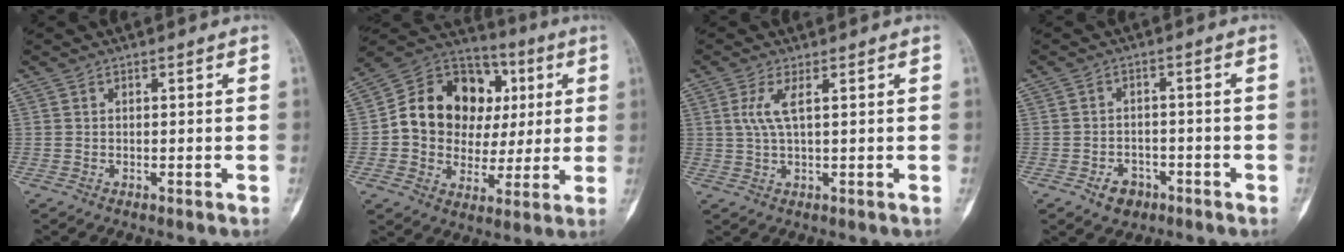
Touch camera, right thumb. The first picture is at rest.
{"total": 19.7, "force": [2.8, 16.1, 10.9], "torque": [-0.130, 0.036, 0.053]}
{"total": 3.8, "force": [1.1, 0.7, 3.5], "torque": [-0.091, 0.001, 0.027]}
{"total": 4.3, "force": [-2.4, 3.2, 1.8], "torque": [-0.014, 0.018, -0.033]}